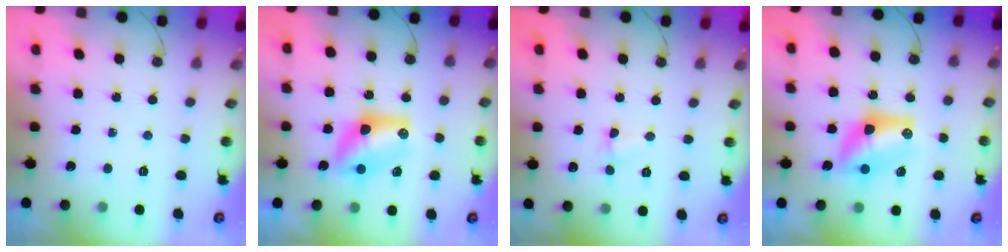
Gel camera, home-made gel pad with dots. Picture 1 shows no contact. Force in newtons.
{"total": 10.9, "press": 10.0, "slide": 4.3}
{"total": 2.6, "press": 2.5, "slide": 0.5}
{"total": 10.9, "press": 10.0, "slide": 4.3}